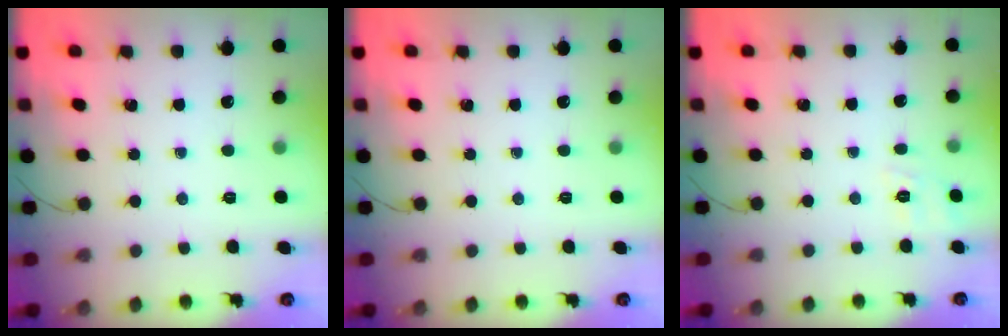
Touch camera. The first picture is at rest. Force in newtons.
{"total": 0.0}
{"total": 7.3, "press": 7.0, "slide": 2.1}